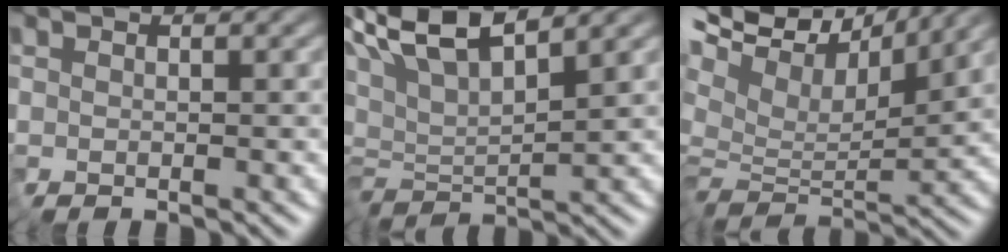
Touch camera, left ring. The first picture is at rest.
{"total": 6.6, "force": [4.9, 0.6, 4.3], "torque": [-0.096, 0.021, 0.088]}
{"total": 8.9, "force": [7.0, 1.8, 5.2], "torque": [-0.130, 0.023, 0.113]}